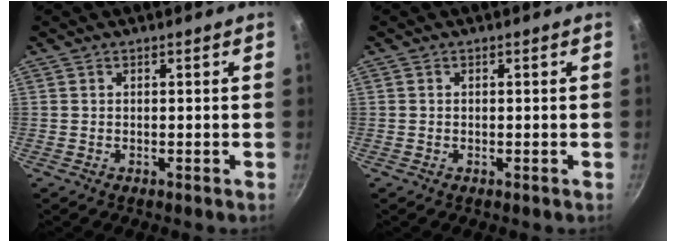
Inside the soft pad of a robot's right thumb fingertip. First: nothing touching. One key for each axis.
{"total": 0.0}